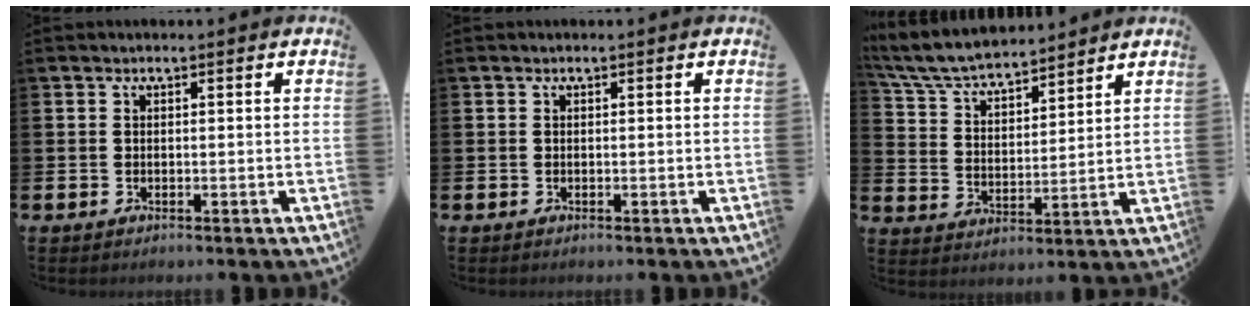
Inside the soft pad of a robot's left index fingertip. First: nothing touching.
{"total": 0.0}
{"total": 6.9, "force": [6.6, 1.3, 1.7], "torque": [-0.066, -0.040, 0.115]}